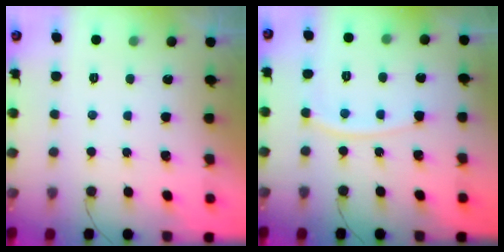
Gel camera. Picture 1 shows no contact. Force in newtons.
{"total": 8.6, "press": 8.5, "slide": 1.1}